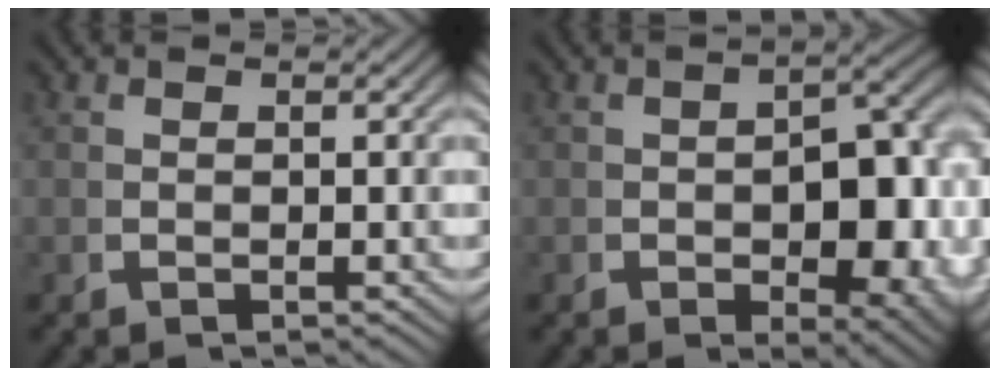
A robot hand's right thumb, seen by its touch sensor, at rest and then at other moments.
{"total": 9.2, "force": [-1.2, 5.1, 7.5], "torque": [-0.106, -0.034, 0.004]}